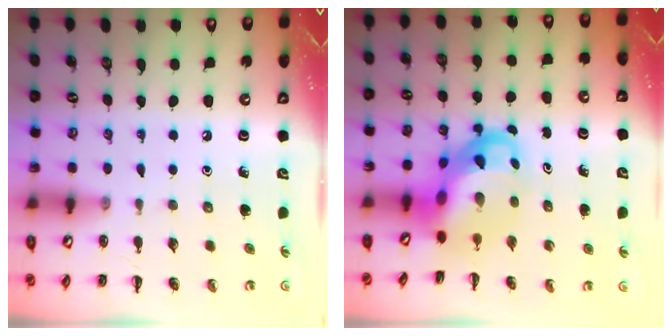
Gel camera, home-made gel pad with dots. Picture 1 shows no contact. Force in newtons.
{"total": 7.4, "press": 7.1, "slide": 2.2}